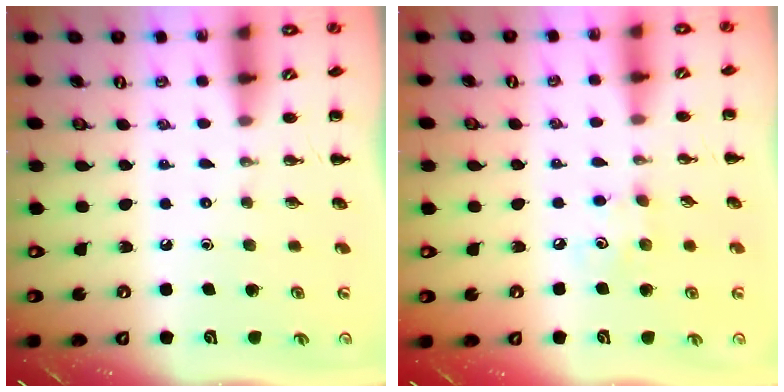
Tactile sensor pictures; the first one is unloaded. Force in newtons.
{"total": 3.8, "press": 3.7, "slide": 0.7}